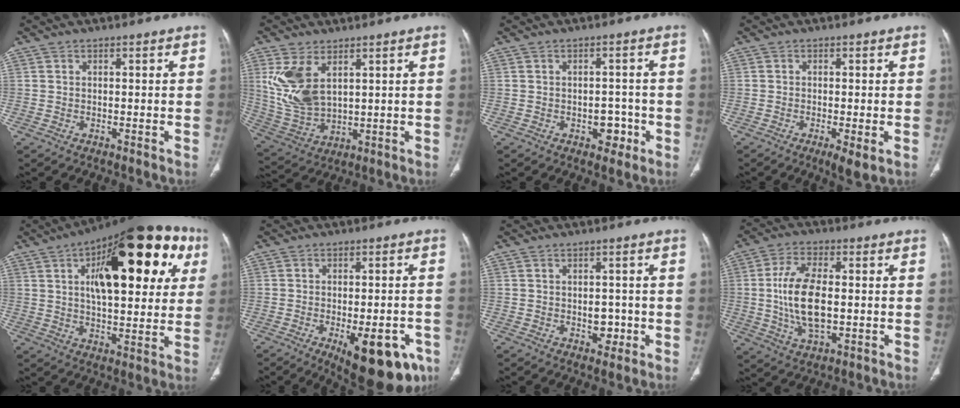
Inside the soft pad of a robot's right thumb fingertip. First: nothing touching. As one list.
[{"total": 11.2, "force": [4.2, 6.2, 8.3], "torque": [-0.174, -0.016, 0.102]}, {"total": 3.9, "force": [-1.5, 2.8, 2.3], "torque": [-0.005, 0.012, -0.017]}, {"total": 3.6, "force": [-1.2, 0.8, 3.4], "torque": [-0.064, -0.012, -0.022]}, {"total": 28.1, "force": [9.2, 11.9, 23.8], "torque": [-0.308, 0.012, 0.130]}, {"total": 16.3, "force": [-7.4, 6.7, 12.9], "torque": [-0.116, 0.015, -0.082]}, {"total": 3.4, "force": [-0.7, 2.5, 2.2], "torque": [-0.009, 0.005, -0.005]}, {"total": 12.6, "force": [-0.3, 6.3, 10.9], "torque": [-0.210, 0.000, -0.002]}]